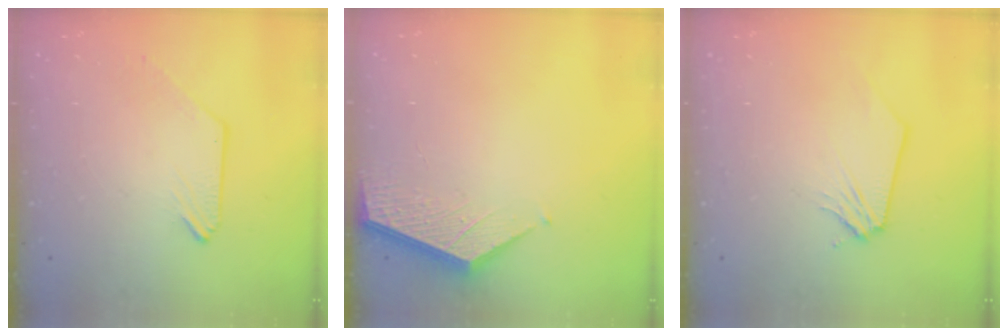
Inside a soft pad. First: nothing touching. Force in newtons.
{"total": 3.6, "press": 3.6, "slide": 0.3}
{"total": 0.0}